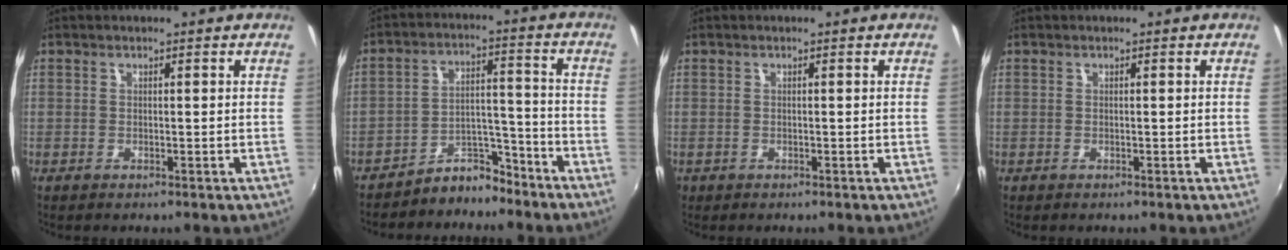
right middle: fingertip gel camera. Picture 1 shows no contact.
{"total": 7.1, "force": [-6.4, 2.9, 1.1], "torque": [-0.013, 0.038, -0.101]}
{"total": 0.6, "force": [-0.3, 0.5, 0.1], "torque": [-0.002, -0.003, -0.005]}
{"total": 0.0}